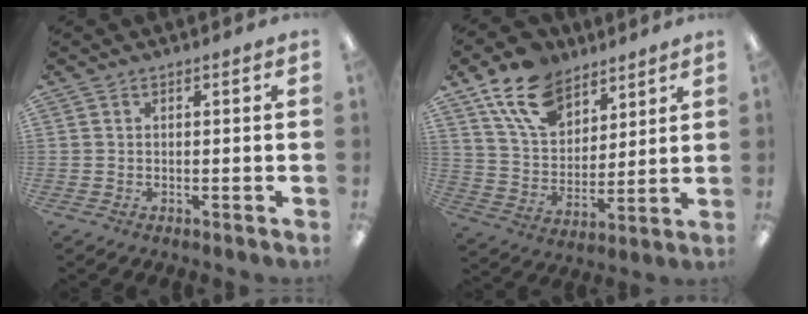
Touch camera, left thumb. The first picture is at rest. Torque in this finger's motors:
{"motor_torque": [0.15, 0.12, 1.36, -1.41, 0.17]}